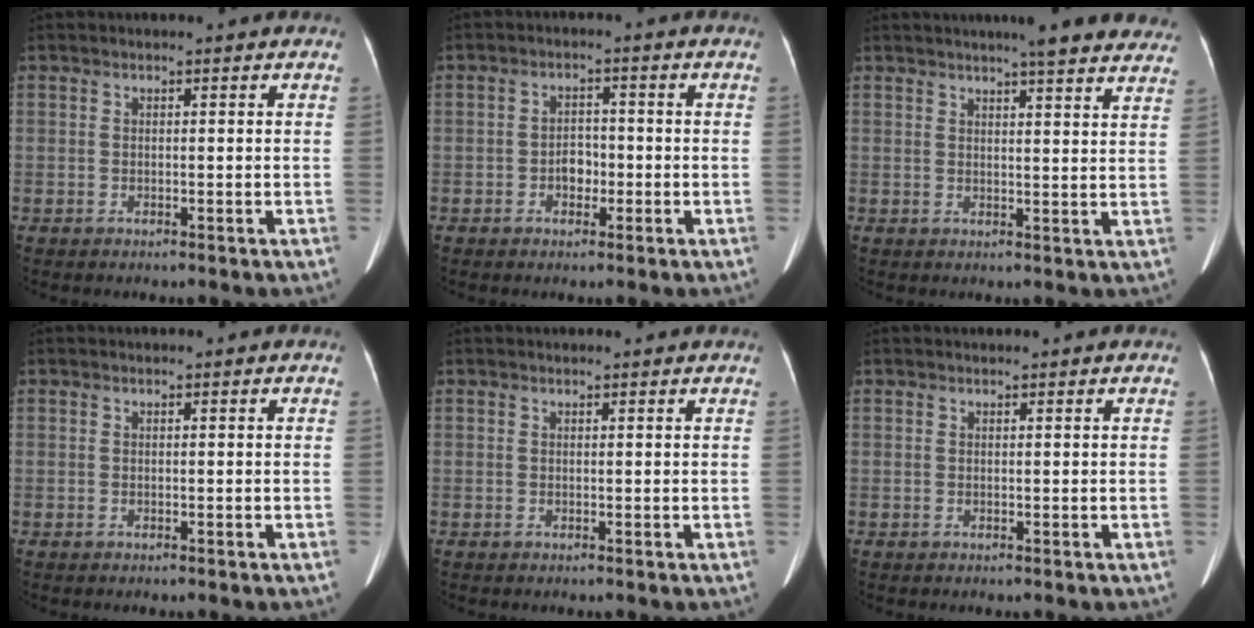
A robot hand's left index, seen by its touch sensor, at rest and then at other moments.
{"total": 2.9, "force": [-1.0, 2.0, 1.8], "torque": [-0.026, 0.010, -0.020]}
{"total": 13.0, "force": [11.2, 1.1, 6.3], "torque": [-0.069, 0.006, 0.117]}
{"total": 0.0}
{"total": 1.2, "force": [1.2, 0.1, 0.2], "torque": [-0.008, 0.008, 0.014]}
{"total": 0.6, "force": [0.6, 0.1, 0.1], "torque": [0.000, 0.009, 0.010]}